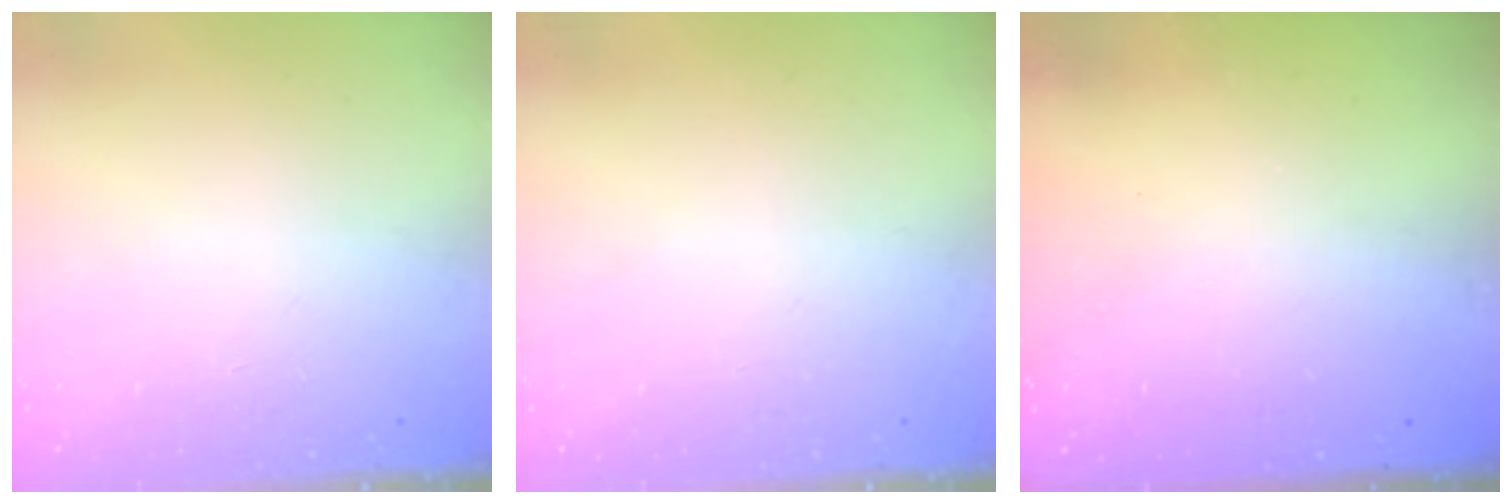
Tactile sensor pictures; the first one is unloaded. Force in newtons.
{"total": 0.0}
{"total": 3.2, "press": 3.2, "slide": 0.1}